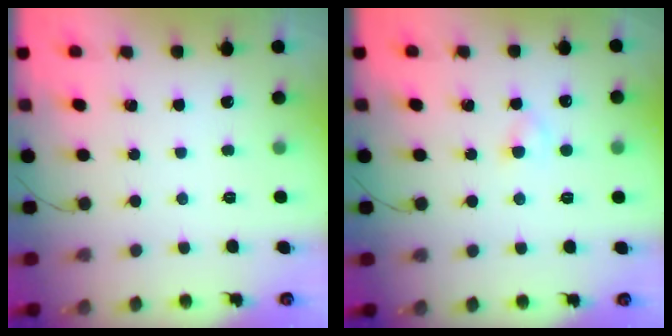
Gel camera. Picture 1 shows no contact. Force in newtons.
{"total": 2.6, "press": 2.3, "slide": 1.2}